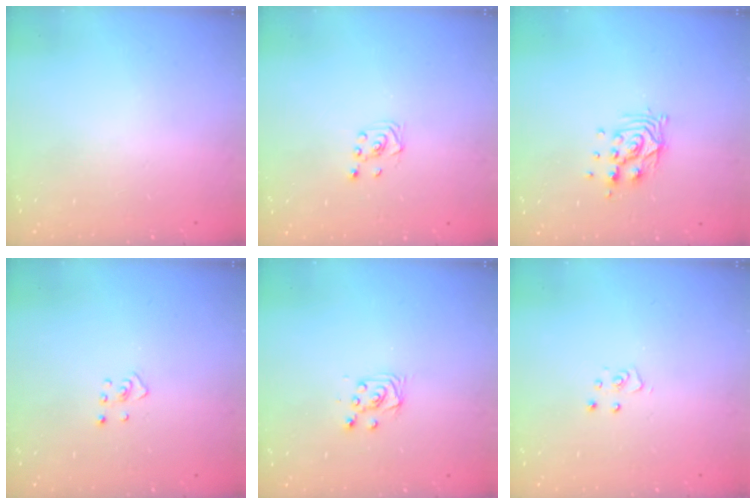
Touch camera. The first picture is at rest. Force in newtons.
{"total": 1.9, "press": 1.7, "slide": 0.8}
{"total": 9.3, "press": 9.3, "slide": 0.6}
{"total": 2.4, "press": 2.3, "slide": 0.4}
{"total": 5.2, "press": 5.2, "slide": 0.5}
{"total": 3.9, "press": 3.9, "slide": 0.2}